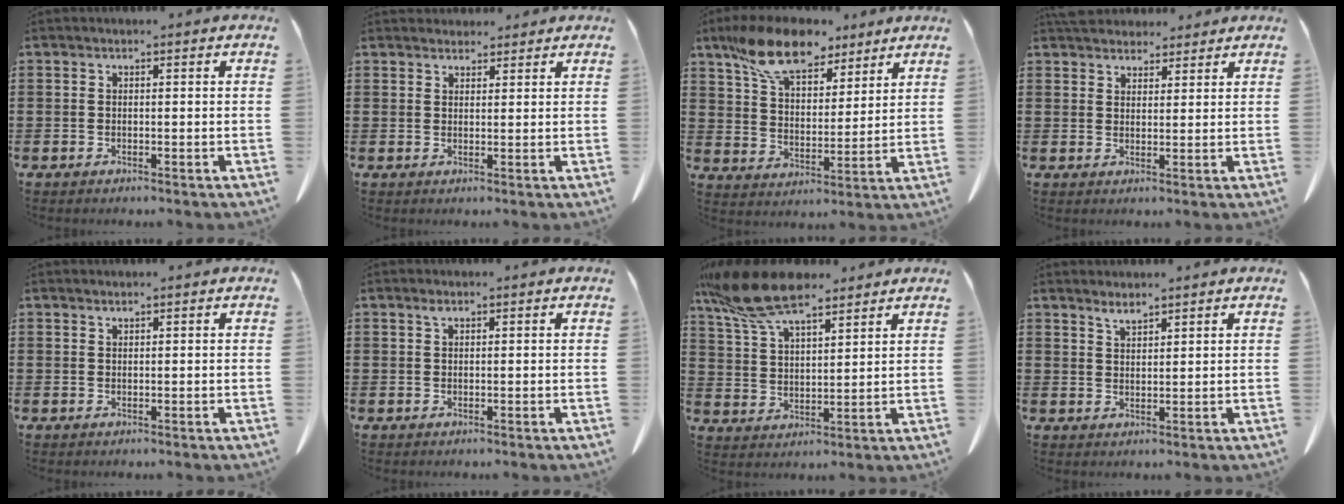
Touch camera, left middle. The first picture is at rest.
{"total": 2.4, "force": [2.3, 0.8, 0.0], "torque": [-0.005, -0.001, 0.045]}
{"total": 11.2, "force": [8.6, 4.6, 5.5], "torque": [-0.130, -0.019, 0.162]}
{"total": 4.1, "force": [3.9, 1.4, 0.3], "torque": [-0.009, -0.008, 0.075]}
{"total": 0.6, "force": [0.6, 0.1, 0.3], "torque": [-0.007, 0.000, 0.011]}
{"total": 0.8, "force": [0.5, 0.3, 0.6], "torque": [-0.014, 0.002, 0.009]}
{"total": 11.9, "force": [9.0, 3.2, 7.0], "torque": [-0.167, -0.018, 0.165]}
{"total": 1.9, "force": [1.8, 0.2, 0.6], "torque": [-0.015, 0.001, 0.034]}